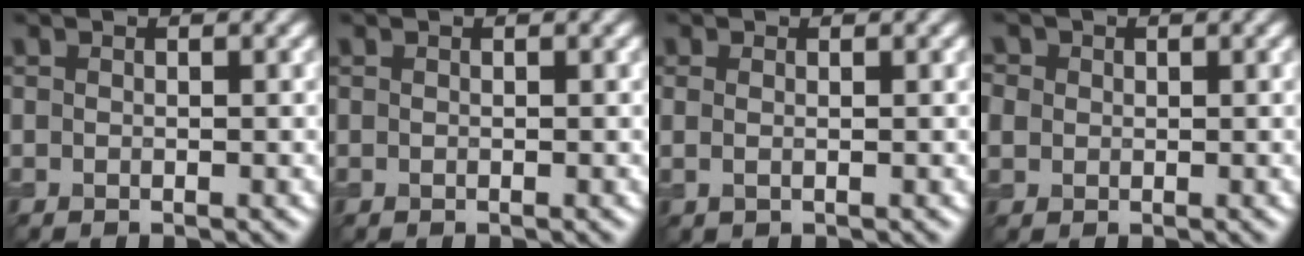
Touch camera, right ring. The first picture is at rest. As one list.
[{"total": 0.0}, {"total": 0.9, "force": [0.2, 0.3, 0.8], "torque": [-0.018, -0.003, 0.002]}, {"total": 2.3, "force": [0.6, 2.0, 0.8], "torque": [-0.028, 0.012, 0.005]}]